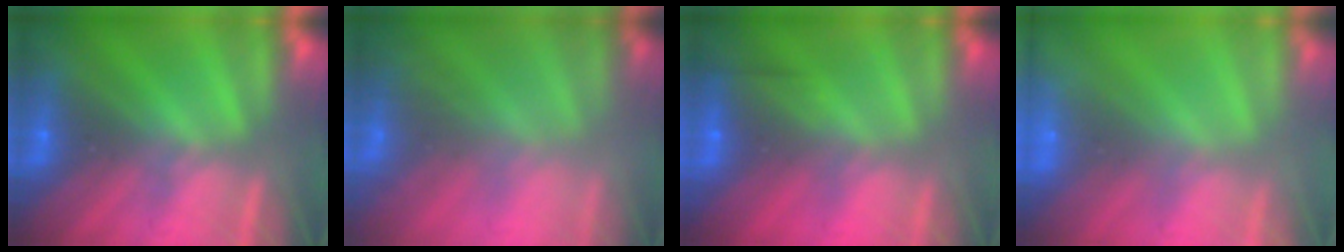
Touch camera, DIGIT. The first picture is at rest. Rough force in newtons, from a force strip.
{"total": 6.9}
{"total": 2.4}
{"total": 5.5}